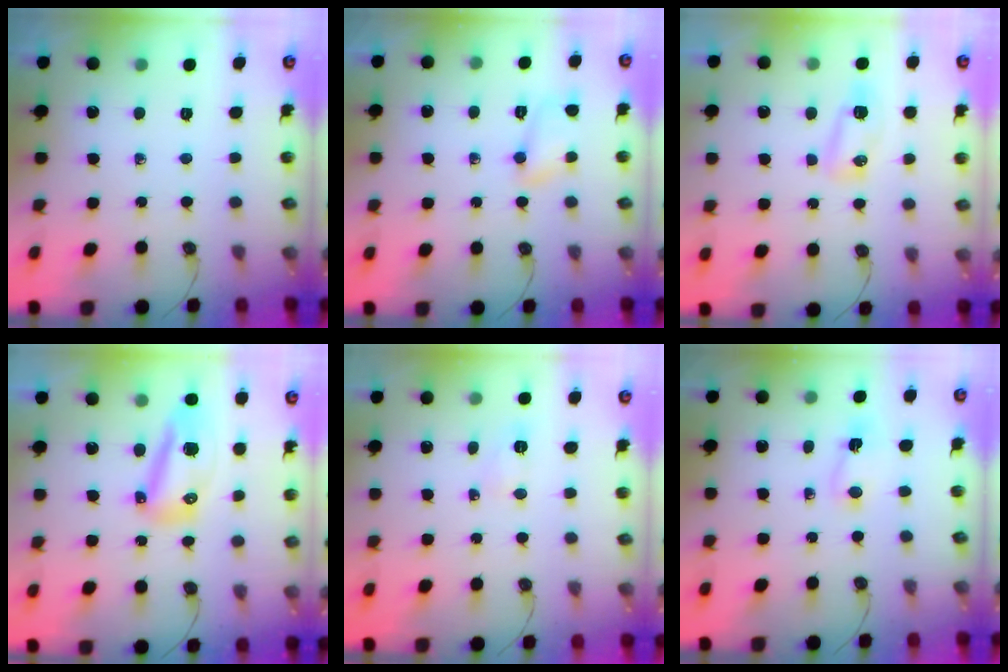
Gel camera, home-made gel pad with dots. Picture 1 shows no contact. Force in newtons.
{"total": 8.2, "press": 5.7, "slide": 5.9}
{"total": 16.8, "press": 8.4, "slide": 14.6}
{"total": 17.3, "press": 12.3, "slide": 12.1}
{"total": 3.5, "press": 3.3, "slide": 1.2}
{"total": 2.0, "press": 1.6, "slide": 1.2}